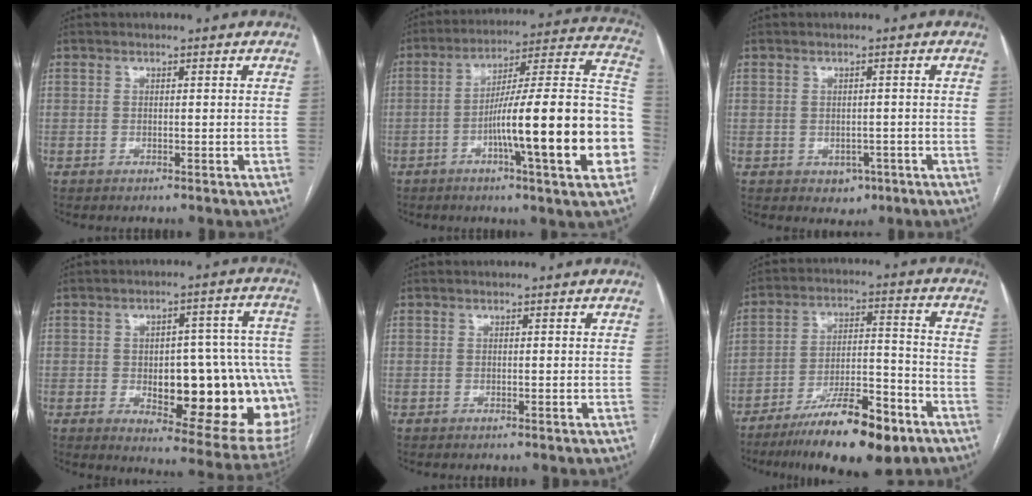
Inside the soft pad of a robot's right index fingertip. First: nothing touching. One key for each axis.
{"total": 23.5, "fx": -6.1, "fy": 1.3, "fz": 22.7, "tx": -0.257, "ty": 0.015, "tz": -0.091}
{"total": 2.8, "fx": -1.1, "fy": 2.1, "fz": 1.4, "tx": -0.011, "ty": 0.002, "tz": -0.005}
{"total": 23.6, "fx": -4.1, "fy": 7.8, "fz": 21.9, "tx": -0.190, "ty": 0.027, "tz": -0.024}
{"total": 0.0}
{"total": 15.3, "fx": -10.0, "fy": 3.4, "fz": 11.1, "tx": -0.182, "ty": -0.001, "tz": -0.165}